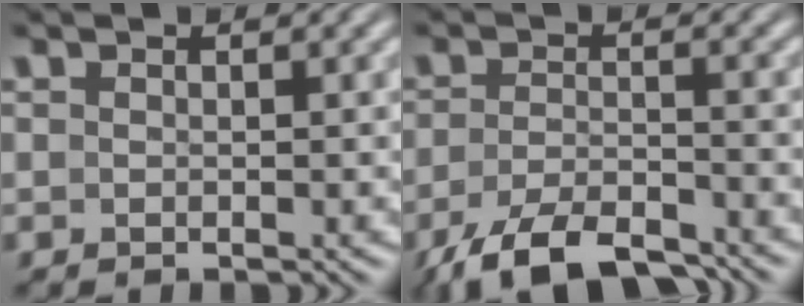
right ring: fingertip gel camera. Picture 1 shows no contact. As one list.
[{"total": 6.5, "force": [-5.3, 2.0, 3.1], "torque": [-0.058, -0.022, -0.076]}]